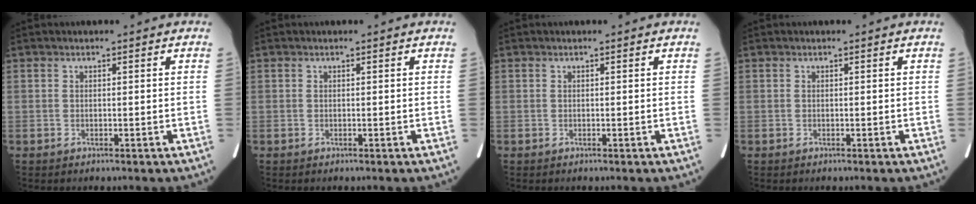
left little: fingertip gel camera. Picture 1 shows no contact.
{"total": 0.0}
{"total": 0.0}
{"total": 0.0}